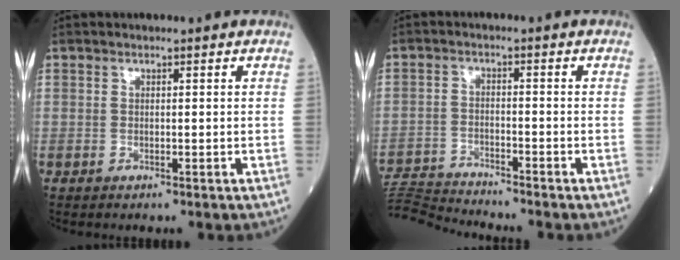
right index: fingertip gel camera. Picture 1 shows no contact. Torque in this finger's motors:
{"motor_torque": [-0.49, -0.09, -0.48, -0.11]}